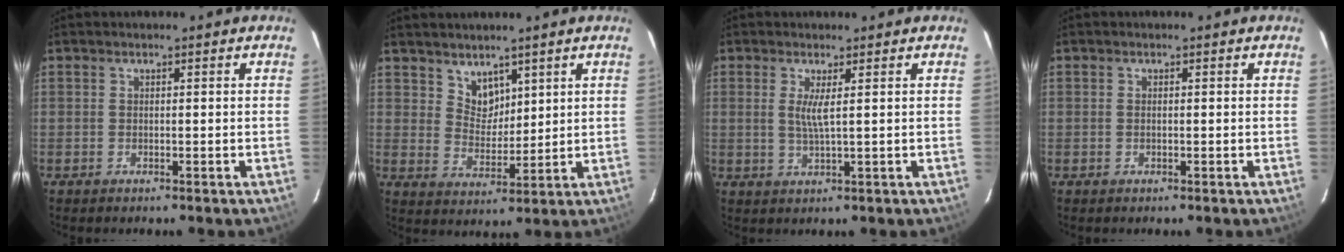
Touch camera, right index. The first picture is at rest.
{"total": 5.1, "force": [3.7, 3.3, 1.3], "torque": [-0.011, 0.004, 0.073]}
{"total": 3.1, "force": [0.8, -0.1, 3.0], "torque": [-0.059, -0.007, 0.013]}
{"total": 0.5, "force": [0.0, 0.2, 0.5], "torque": [-0.011, 0.001, -0.001]}